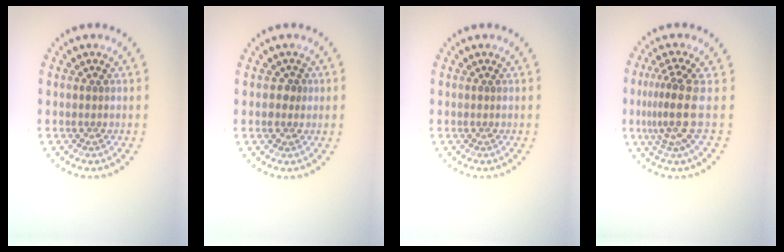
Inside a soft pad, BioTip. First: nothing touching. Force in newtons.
{"total": 1.1, "press": 1.1, "slide": 0.4}
{"total": 0.0}
{"total": 3.3, "press": 2.4, "slide": 2.3}